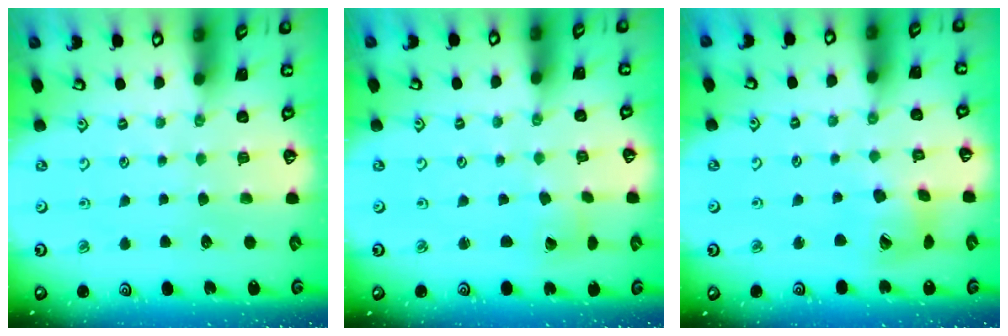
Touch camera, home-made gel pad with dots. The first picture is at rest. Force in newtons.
{"total": 2.7, "press": 2.7, "slide": 0.2}
{"total": 13.0, "press": 12.9, "slide": 1.7}